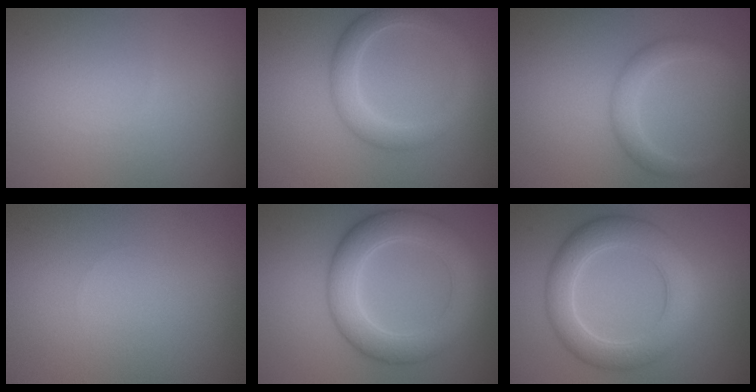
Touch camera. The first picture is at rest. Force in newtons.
{"total": 3.4, "press": 3.4, "slide": 0.1}
{"total": 2.4, "press": 2.4, "slide": 0.1}
{"total": 0.0}
{"total": 6.1, "press": 6.1, "slide": 0.2}
{"total": 5.8, "press": 5.8, "slide": 0.3}